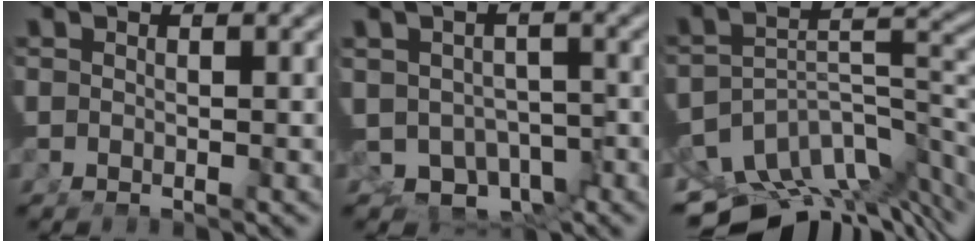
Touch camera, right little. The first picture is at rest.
{"total": 10.2, "force": [-3.6, 8.7, 4.0], "torque": [-0.085, -0.050, -0.048]}
{"total": 14.3, "force": [-8.1, 7.7, 8.9], "torque": [-0.120, -0.055, -0.108]}